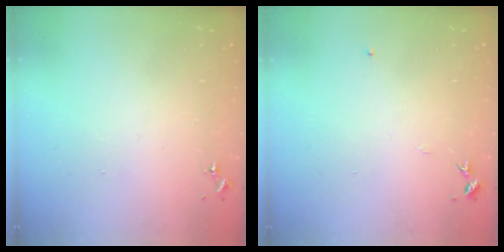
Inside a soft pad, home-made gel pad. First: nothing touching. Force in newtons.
{"total": 4.7, "press": 4.7, "slide": 0.5}